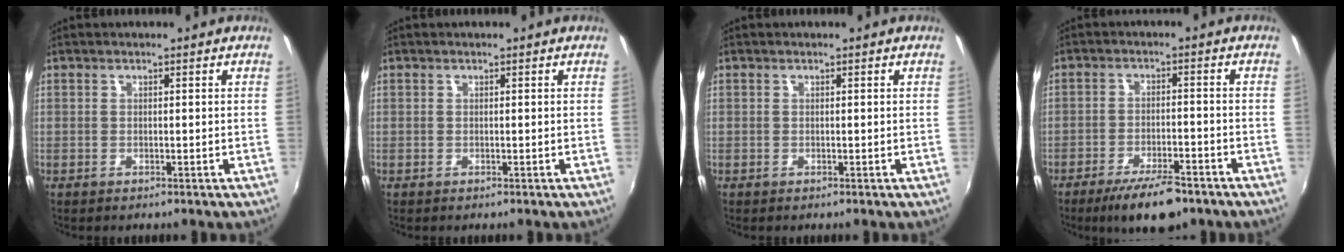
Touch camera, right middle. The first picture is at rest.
{"total": 0.0}
{"total": 0.0}
{"total": 9.9, "force": [-7.3, 3.1, 5.9], "torque": [-0.124, -0.012, -0.115]}